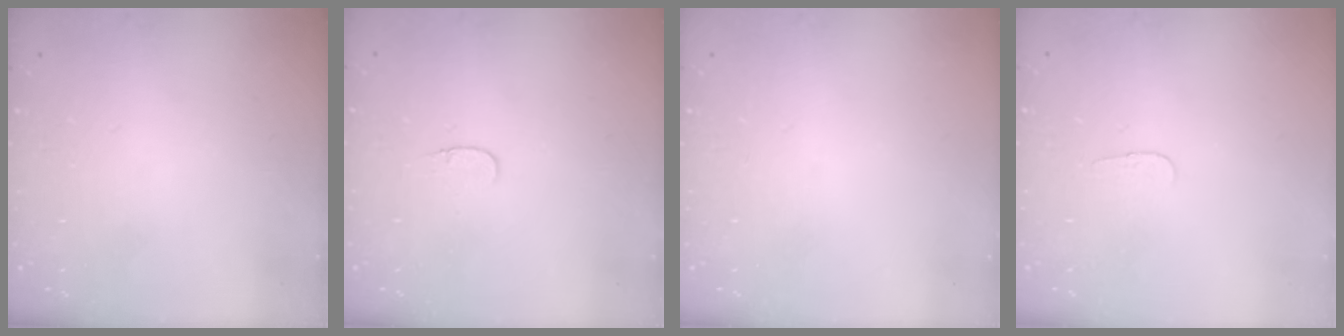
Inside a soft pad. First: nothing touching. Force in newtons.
{"total": 3.4, "press": 3.4, "slide": 0.4}
{"total": 0.0}
{"total": 2.8, "press": 2.8, "slide": 0.3}